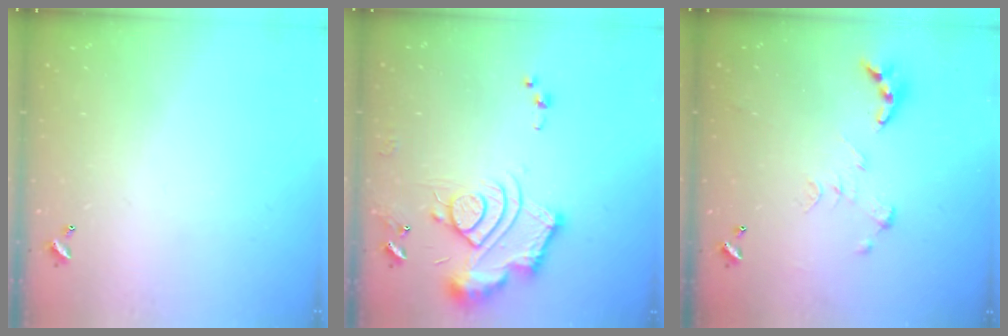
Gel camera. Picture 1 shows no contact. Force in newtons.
{"total": 14.1, "press": 14.1, "slide": 1.3}
{"total": 0.0}